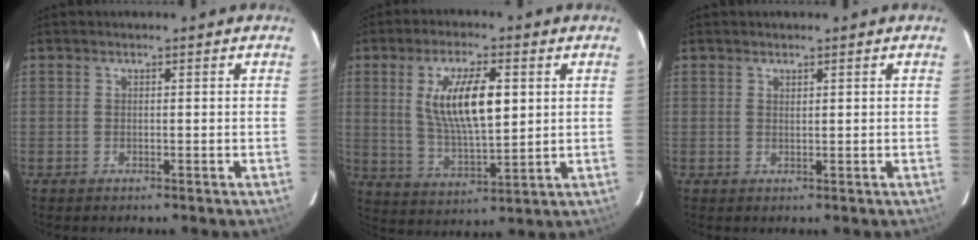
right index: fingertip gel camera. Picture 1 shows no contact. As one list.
[{"total": 12.6, "force": [3.1, 4.2, 11.5], "torque": [-0.212, 0.000, 0.063]}, {"total": 0.7, "force": [0.6, 0.2, 0.3], "torque": [-0.004, 0.001, 0.011]}]